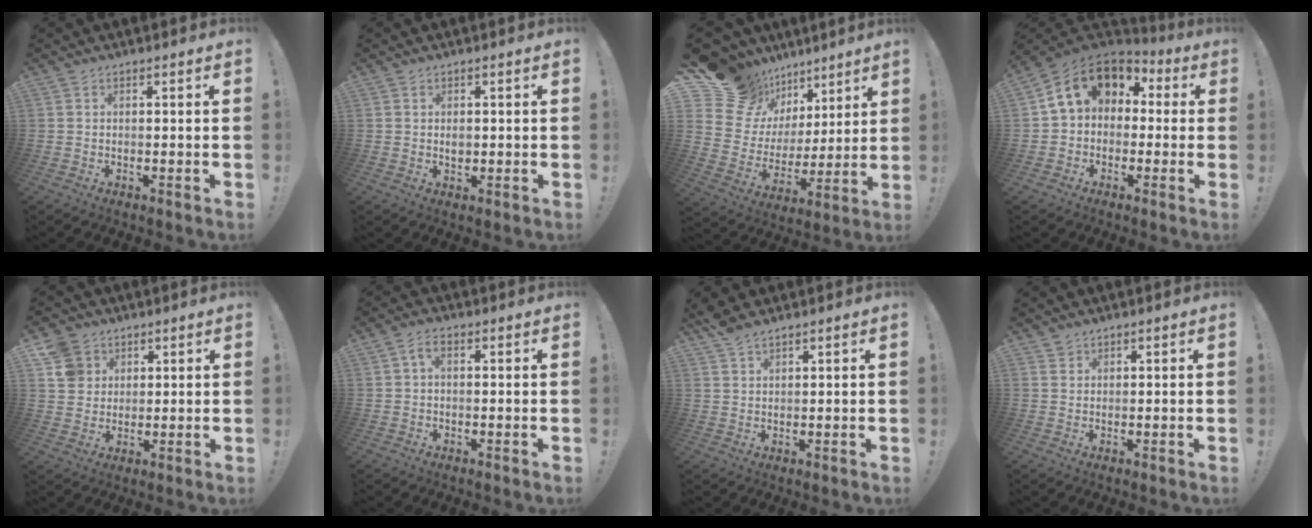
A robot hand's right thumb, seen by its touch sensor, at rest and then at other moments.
{"total": 1.7, "force": [-0.1, 1.3, 1.1], "torque": [-0.009, -0.002, -0.006]}
{"total": 16.0, "force": [10.6, 11.1, 4.5], "torque": [-0.076, -0.078, 0.216]}
{"total": 11.6, "force": [3.3, 9.0, 6.5], "torque": [-0.105, 0.003, 0.064]}
{"total": 7.8, "force": [3.8, 6.6, 1.8], "torque": [-0.020, -0.018, 0.077]}
{"total": 3.0, "force": [0.3, 1.4, 2.7], "torque": [-0.046, 0.008, 0.005]}
{"total": 3.9, "force": [3.3, 1.0, 1.9], "torque": [-0.033, -0.020, 0.061]}
{"total": 1.5, "force": [1.3, 0.8, 0.1], "torque": [0.004, -0.008, 0.025]}